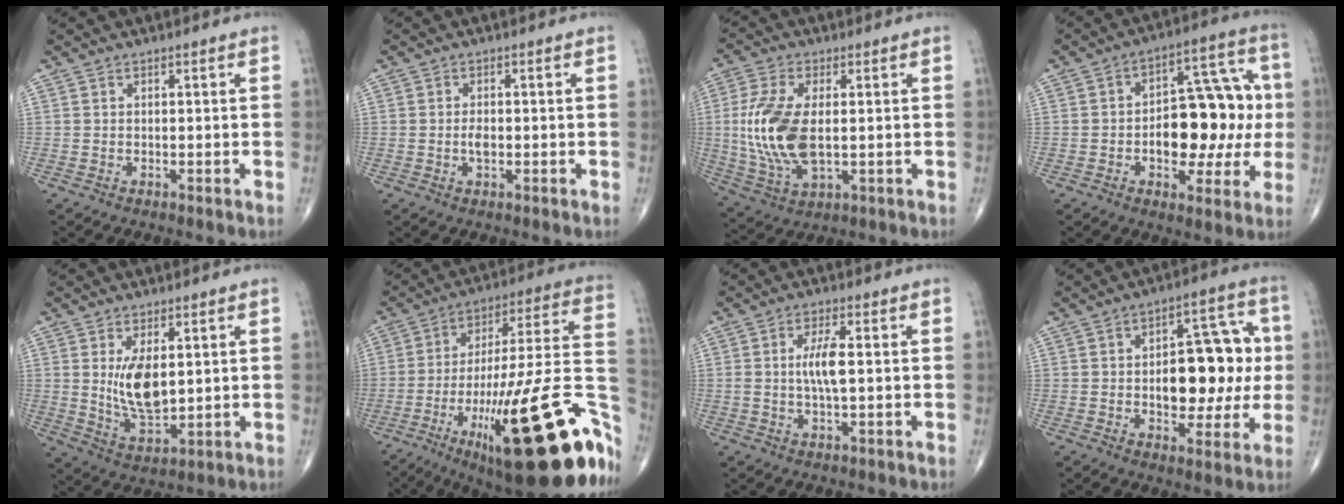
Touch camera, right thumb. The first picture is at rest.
{"total": 2.2, "force": [-0.3, 1.2, 1.8], "torque": [-0.032, 0.000, -0.007]}
{"total": 14.2, "force": [0.3, 7.2, 12.3], "torque": [-0.268, -0.009, 0.012]}
{"total": 18.4, "force": [-1.3, 10.3, 15.2], "torque": [-0.164, 0.040, -0.013]}
{"total": 9.5, "force": [1.6, 4.7, 8.1], "torque": [-0.133, -0.025, 0.043]}
{"total": 35.5, "force": [-14.8, 9.7, 30.8], "torque": [-0.378, 0.066, -0.217]}
{"total": 5.6, "force": [0.3, 1.8, 5.3], "torque": [-0.109, 0.002, 0.004]}
{"total": 17.1, "force": [0.1, 9.5, 14.2], "torque": [-0.149, 0.028, 0.008]}